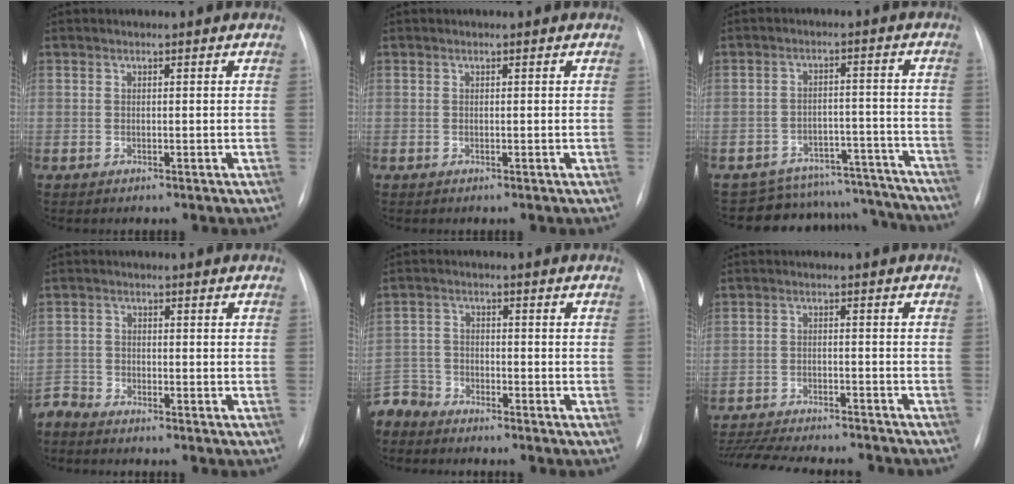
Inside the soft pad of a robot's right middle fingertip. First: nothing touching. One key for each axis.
{"total": 0.0}
{"total": 15.7, "fx": -15.0, "fy": 4.7, "fz": 0.2, "tx": 0.013, "ty": 0.053, "tz": -0.182}
{"total": 2.7, "fx": -2.7, "fy": 0.0, "fz": -0.3, "tx": 0.009, "ty": -0.013, "tz": -0.055}
{"total": 5.6, "fx": -5.3, "fy": 1.8, "fz": -0.3, "tx": 0.009, "ty": -0.005, "tz": -0.109}
{"total": 17.8, "fx": -16.1, "fy": 3.2, "fz": 6.9, "tx": -0.168, "ty": -0.021, "tz": -0.230}